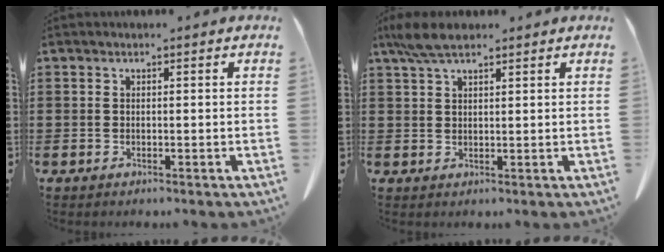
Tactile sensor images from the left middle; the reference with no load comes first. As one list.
[{"total": 4.7, "force": [3.2, 1.3, 3.2], "torque": [-0.070, 0.001, 0.060]}]